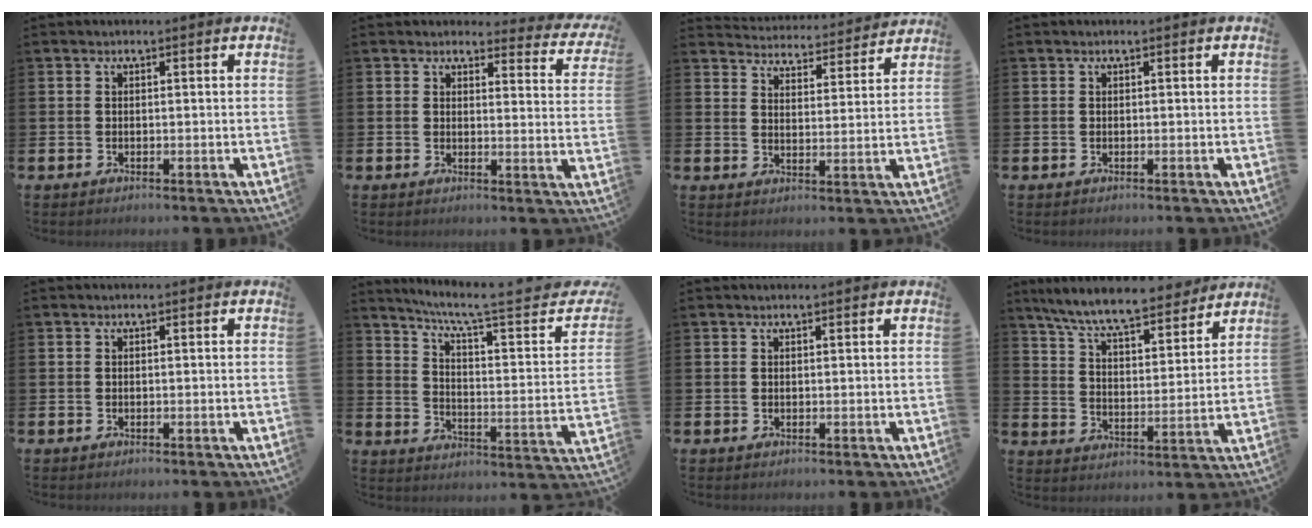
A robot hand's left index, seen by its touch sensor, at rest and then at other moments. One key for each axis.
{"total": 2.9, "fx": 2.6, "fy": 1.2, "fz": 0.1, "tx": 0.001, "ty": -0.025, "tz": 0.038}
{"total": 4.7, "fx": 4.6, "fy": 0.5, "fz": -0.1, "tx": -0.014, "ty": -0.043, "tz": 0.078}
{"total": 0.0}
{"total": 0.0}
{"total": 6.8, "fx": 4.5, "fy": 0.9, "fz": 4.9, "tx": -0.093, "ty": -0.037, "tz": 0.060}
{"total": 0.6, "fx": 0.6, "fy": 0.0, "fz": 0.1, "tx": 0.008, "ty": -0.004, "tz": 0.010}
{"total": 8.9, "fx": 8.2, "fy": 1.3, "fz": 3.3, "tx": -0.092, "ty": -0.051, "tz": 0.143}